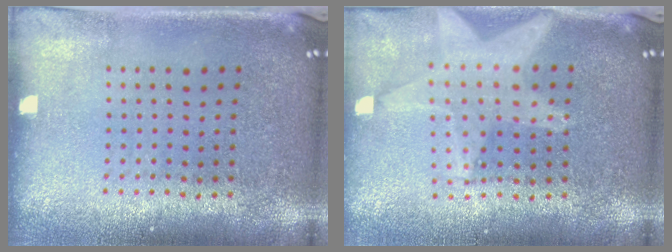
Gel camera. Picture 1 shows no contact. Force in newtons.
{"total": 2.2, "press": 1.8, "slide": 1.2}